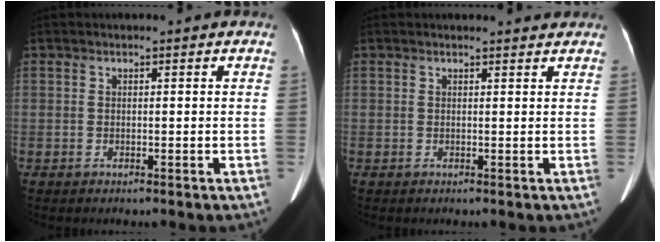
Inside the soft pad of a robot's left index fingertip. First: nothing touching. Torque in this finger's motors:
{"motor_torque": [0.17, -0.16, -0.06, -0.01]}